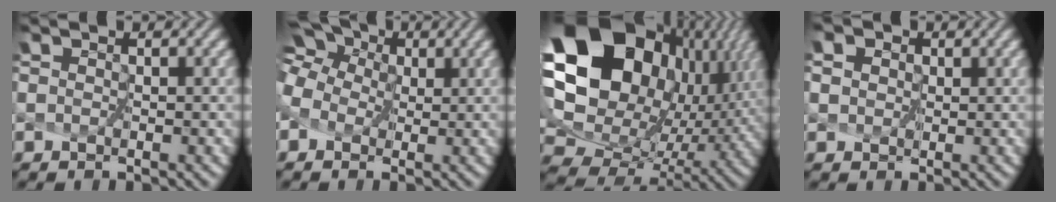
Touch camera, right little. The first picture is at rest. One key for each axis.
{"total": 8.1, "fx": 2.3, "fy": 6.2, "fz": 4.7, "tx": -0.117, "ty": 0.028, "tz": 0.011}
{"total": 19.0, "fx": 6.3, "fy": 13.7, "fz": 11.7, "tx": -0.256, "ty": 0.003, "tz": 0.151}
{"total": 3.2, "fx": 1.2, "fy": 2.5, "fz": 1.6, "tx": -0.030, "ty": 0.019, "tz": 0.003}